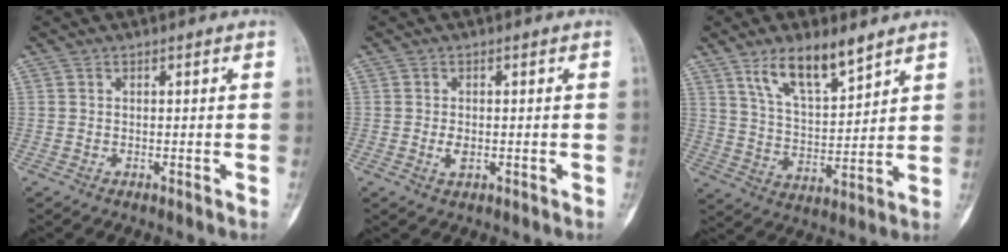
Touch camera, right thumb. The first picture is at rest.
{"total": 2.1, "force": [-0.3, 1.2, 1.7], "torque": [-0.033, -0.001, -0.006]}
{"total": 11.7, "force": [7.9, 4.1, 7.7], "torque": [-0.120, -0.046, 0.151]}